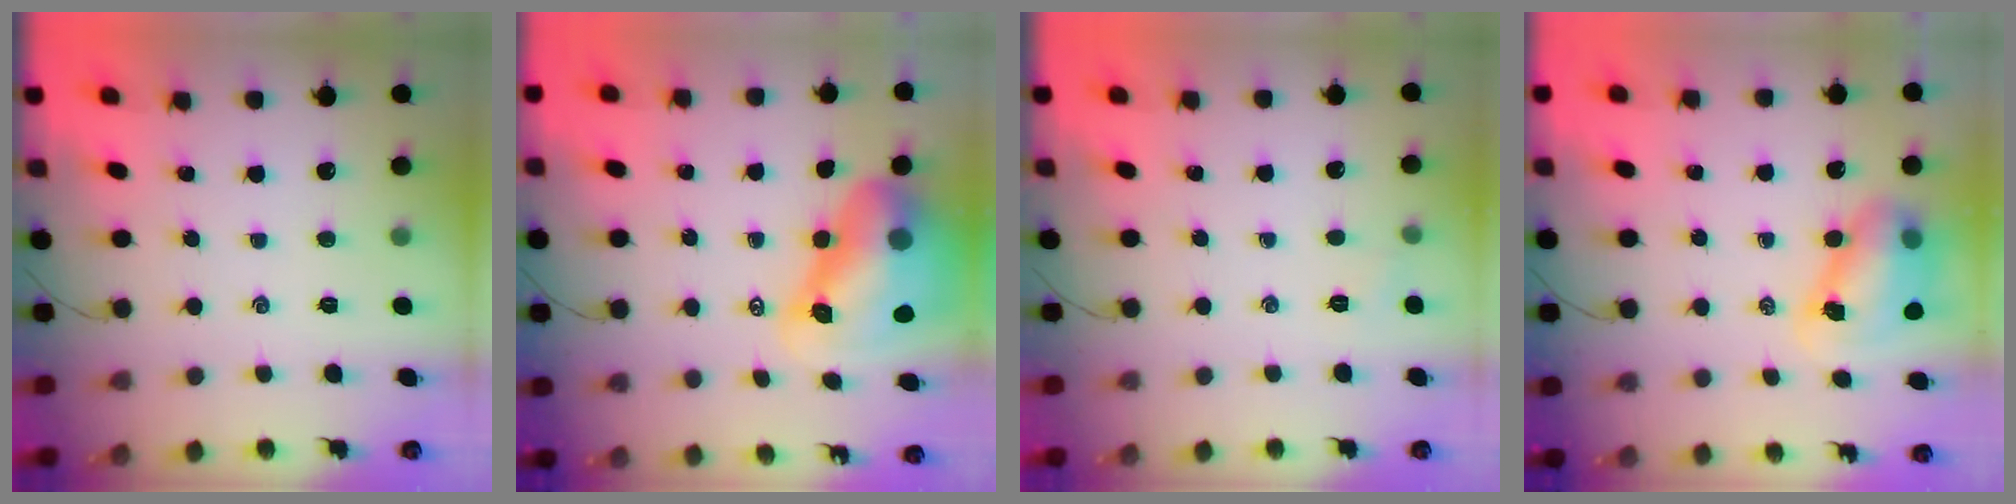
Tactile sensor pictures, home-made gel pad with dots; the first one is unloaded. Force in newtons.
{"total": 13.0, "press": 12.4, "slide": 4.0}
{"total": 3.6, "press": 3.4, "slide": 1.1}
{"total": 9.5, "press": 9.3, "slide": 2.0}